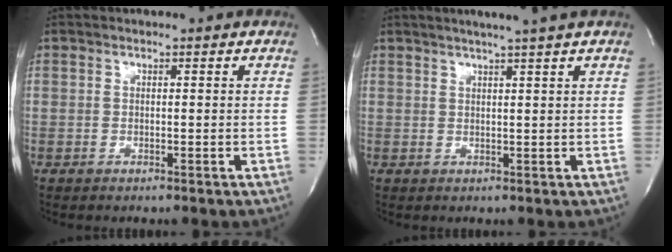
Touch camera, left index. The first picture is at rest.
{"total": 4.7, "force": [3.6, -1.2, 2.7], "torque": [-0.039, 0.003, 0.053]}